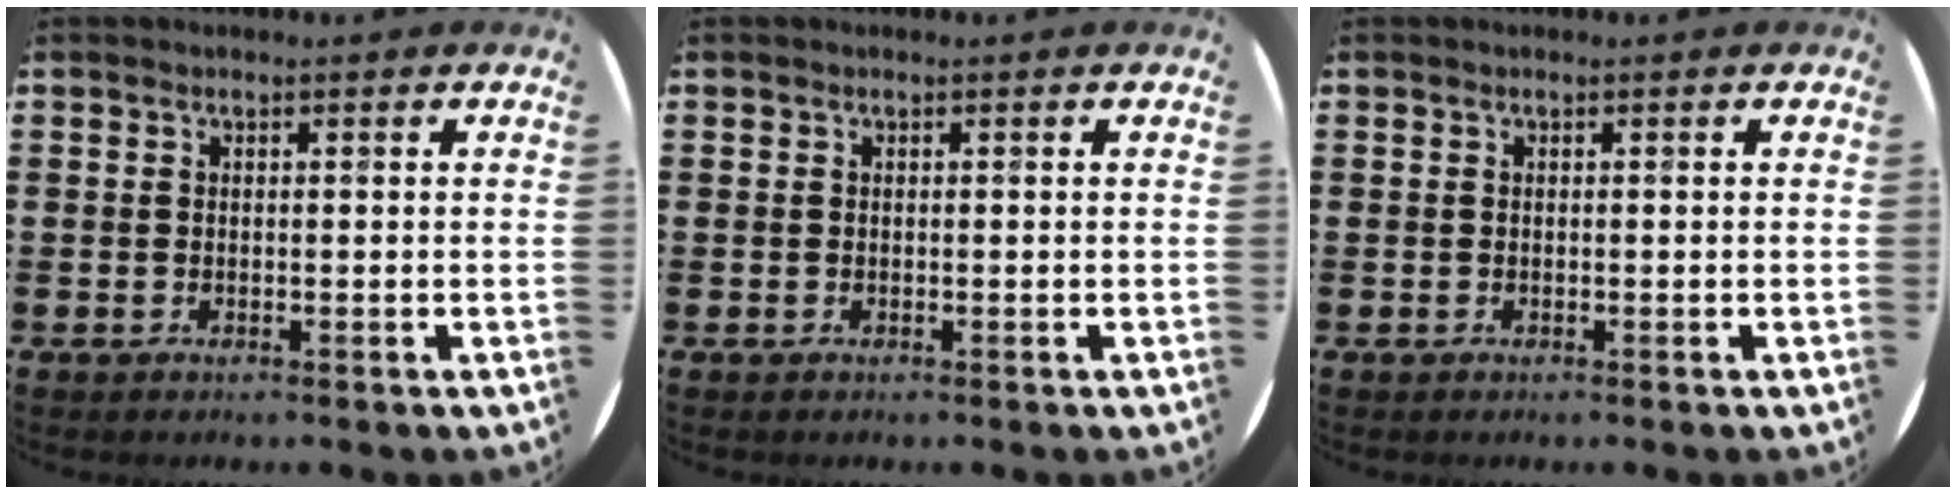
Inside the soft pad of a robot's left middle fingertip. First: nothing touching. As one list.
[{"total": 0.0}, {"total": 0.0}]